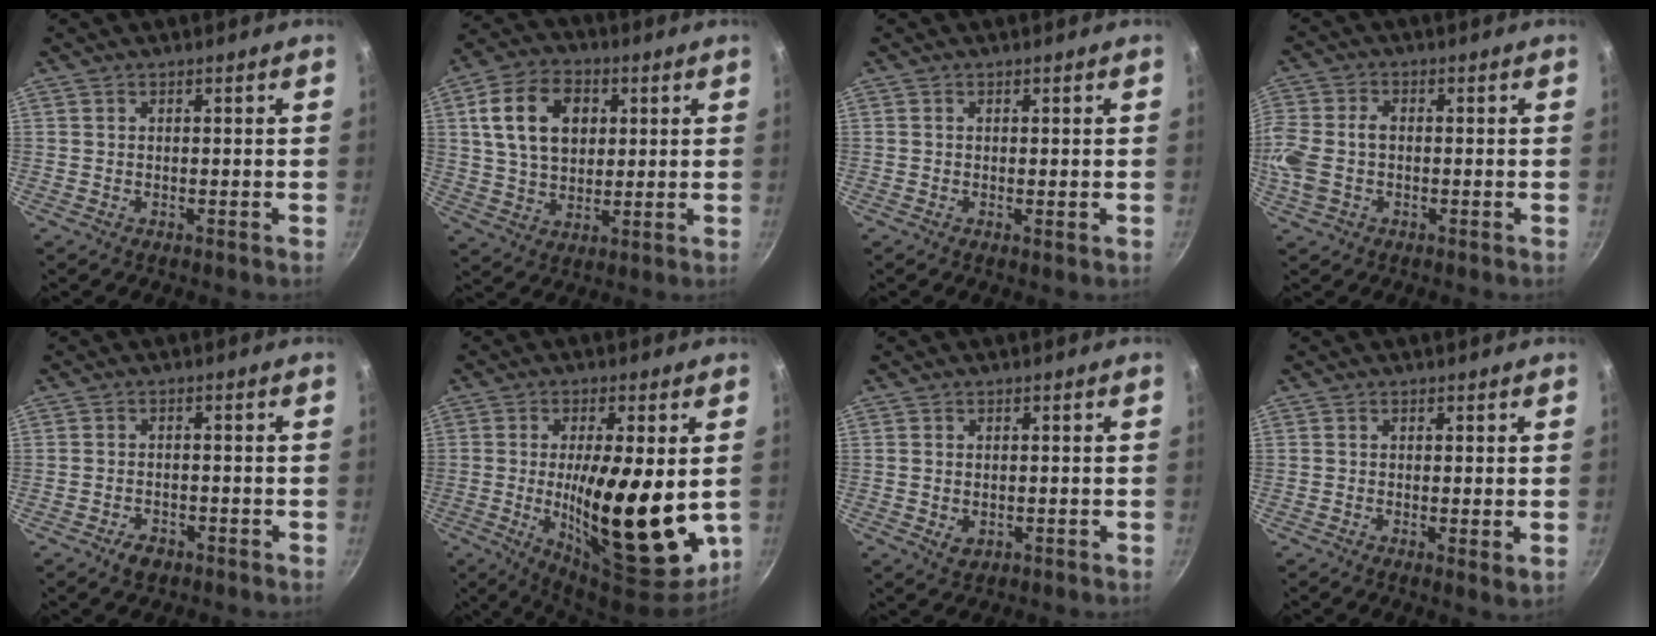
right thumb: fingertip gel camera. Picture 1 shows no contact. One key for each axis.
{"total": 14.3, "fx": 3.7, "fy": 10.0, "fz": 9.5, "tx": -0.148, "ty": 0.003, "tz": 0.059}
{"total": 0.7, "fx": 0.0, "fy": 0.1, "fz": 0.7, "tx": -0.011, "ty": -0.003, "tz": -0.001}
{"total": 9.1, "fx": -0.7, "fy": 6.0, "fz": 6.7, "tx": -0.149, "ty": 0.008, "tz": -0.024}
{"total": 3.3, "fx": -2.0, "fy": 2.0, "fz": 1.6, "tx": -0.025, "ty": 0.019, "tz": -0.029}
{"total": 21.3, "fx": -0.7, "fy": 7.1, "fz": 20.1, "tx": -0.291, "ty": -0.023, "tz": -0.004}
{"total": 2.2, "fx": -0.2, "fy": 1.5, "fz": 1.5, "tx": -0.024, "ty": -0.003, "tz": -0.002}
{"total": 2.2, "fx": 0.1, "fy": 0.5, "fz": 2.1, "tx": -0.034, "ty": -0.011, "tz": 0.000}